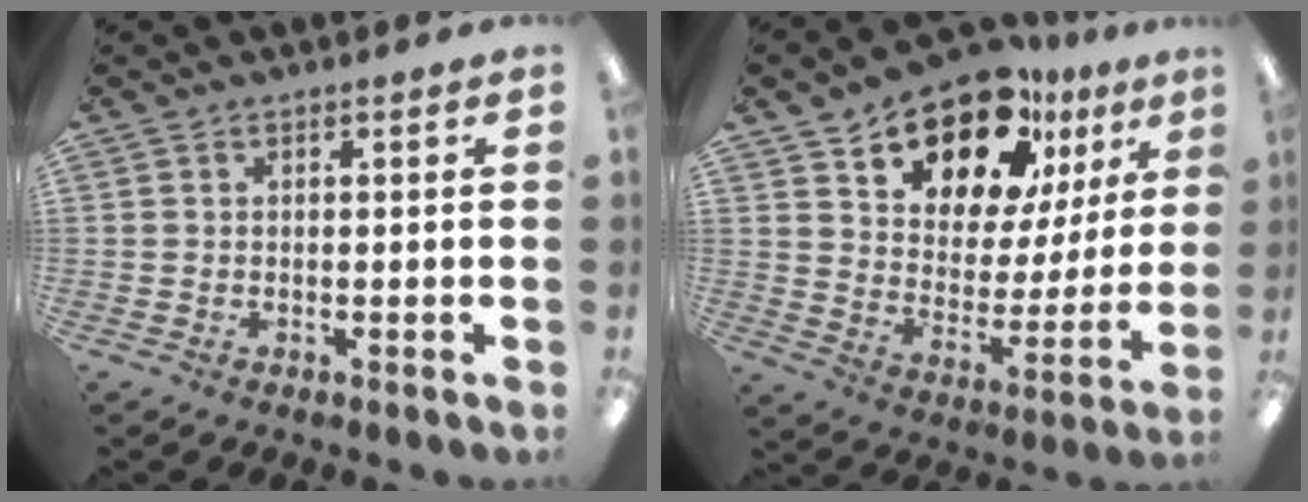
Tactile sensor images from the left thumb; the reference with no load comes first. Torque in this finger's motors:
{"motor_torque": [0.43, 0.83, 1.39, -1.38, 0.15]}